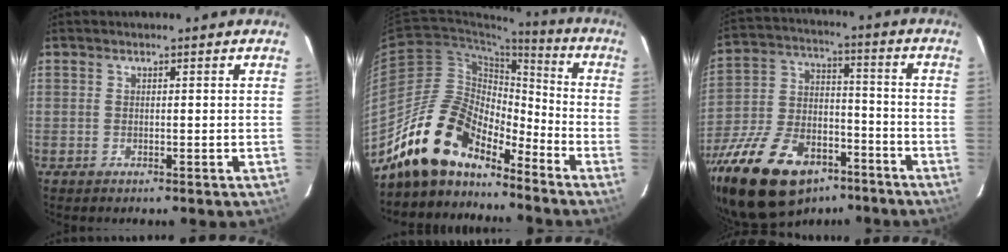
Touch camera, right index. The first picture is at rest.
{"total": 16.1, "force": [-13.4, 6.1, 6.6], "torque": [-0.126, 0.012, -0.245]}
{"total": 26.8, "force": [-17.4, 13.7, 15.0], "torque": [-0.317, -0.008, -0.275]}